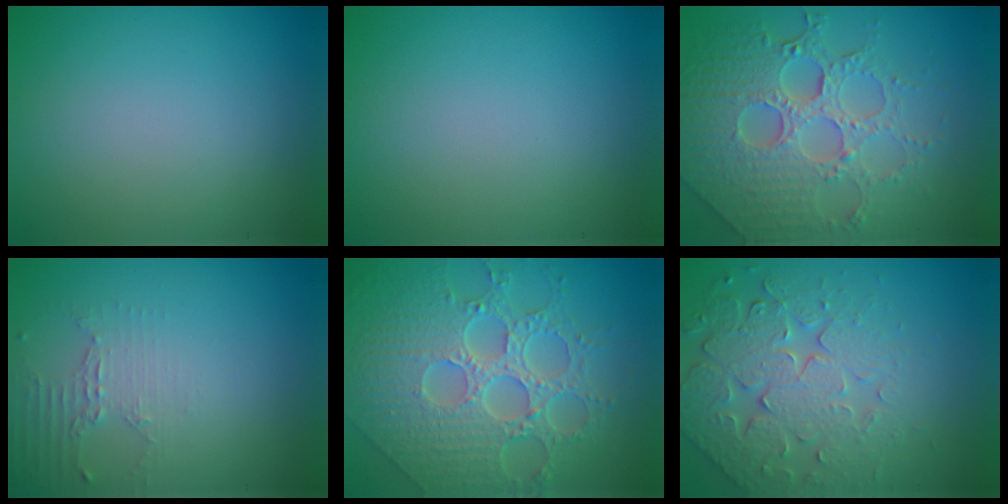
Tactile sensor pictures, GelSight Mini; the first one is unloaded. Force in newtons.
{"total": 0.0}
{"total": 8.2, "press": 6.0, "slide": 5.6}
{"total": 2.0, "press": 1.5, "slide": 1.4}
{"total": 8.7, "press": 6.3, "slide": 5.9}
{"total": 5.8, "press": 5.2, "slide": 2.7}